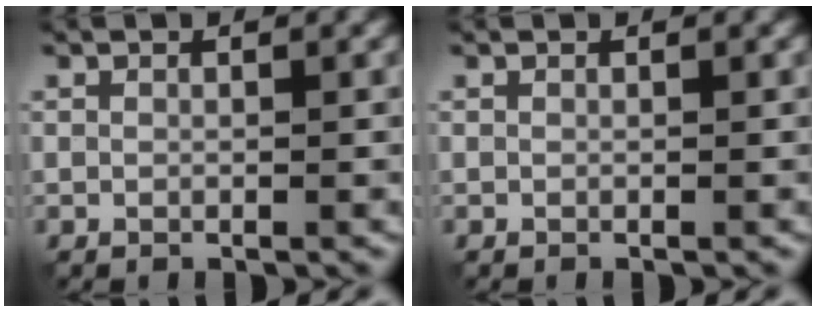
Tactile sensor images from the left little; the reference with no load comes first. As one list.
[{"total": 0.0}]